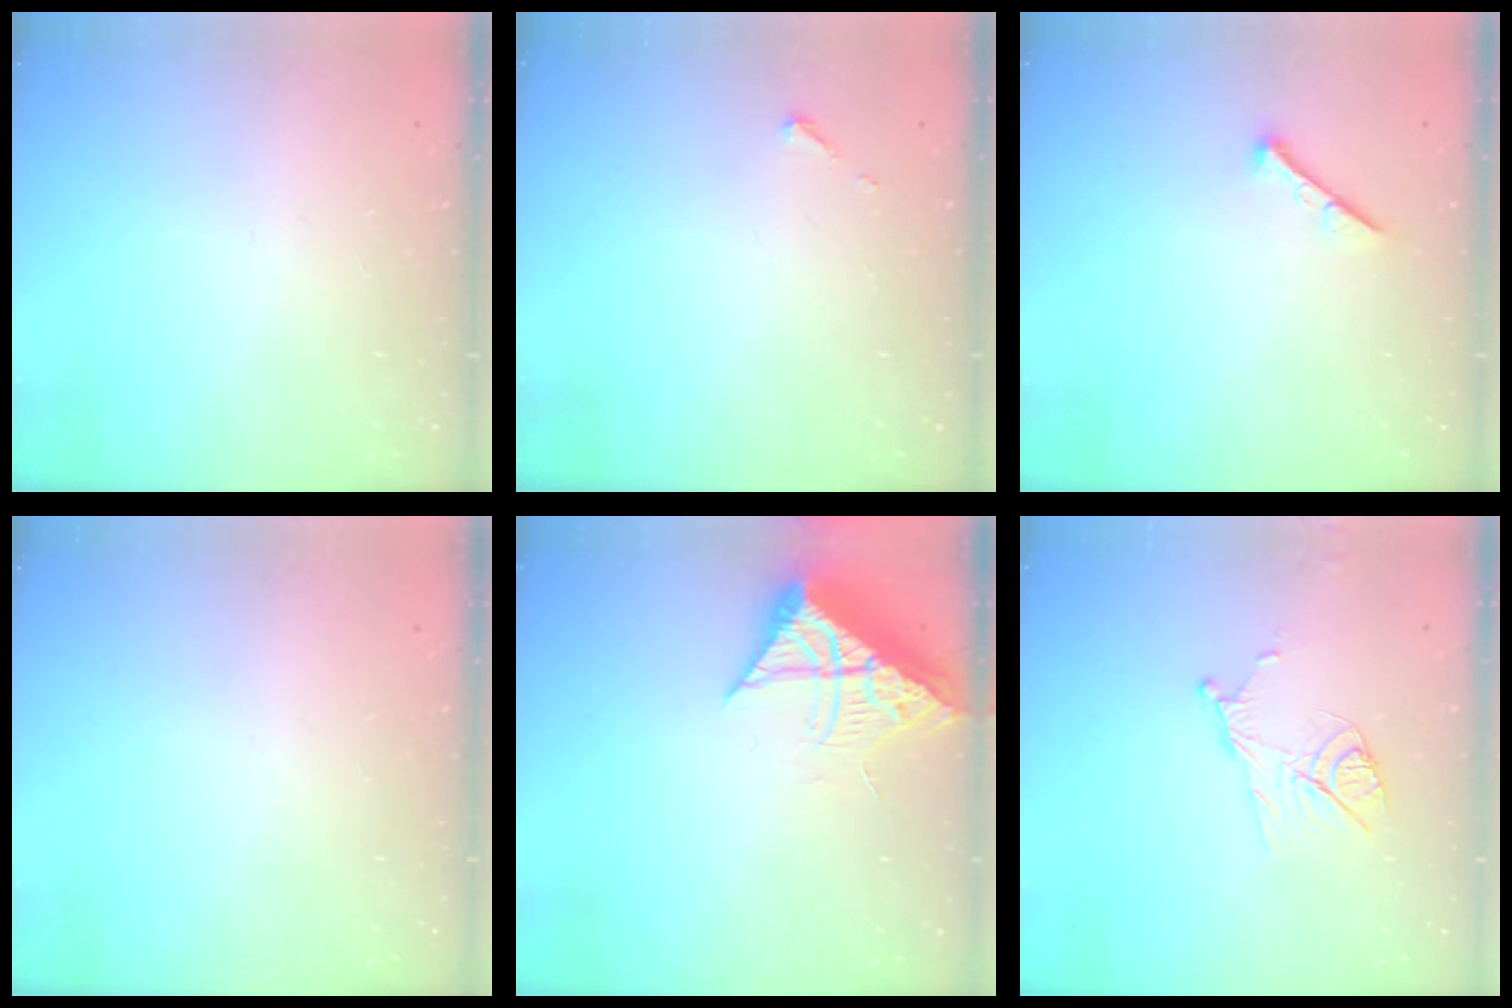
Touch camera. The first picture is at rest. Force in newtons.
{"total": 2.6, "press": 2.6, "slide": 0.3}
{"total": 0.0}
{"total": 0.0}
{"total": 9.7, "press": 9.7, "slide": 1.0}
{"total": 10.9, "press": 10.9, "slide": 0.4}